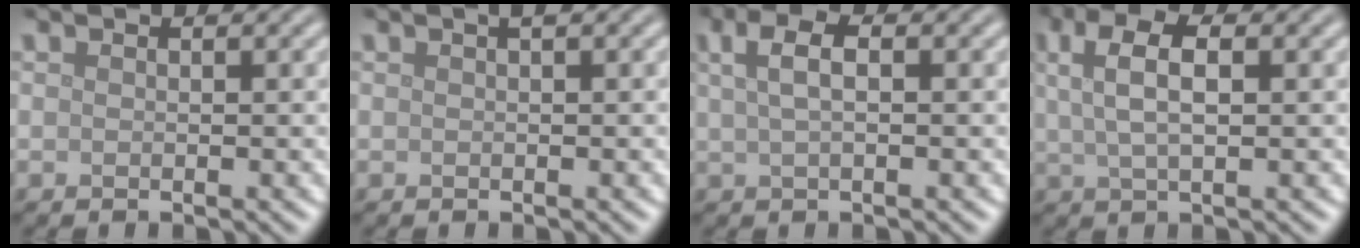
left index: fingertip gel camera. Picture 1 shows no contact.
{"total": 0.7, "force": [0.3, 0.1, 0.6], "torque": [-0.011, 0.010, 0.006]}
{"total": 3.5, "force": [1.4, 1.5, 2.9], "torque": [-0.055, 0.015, 0.016]}
{"total": 5.2, "force": [1.8, 2.2, 4.4], "torque": [-0.083, 0.009, 0.028]}